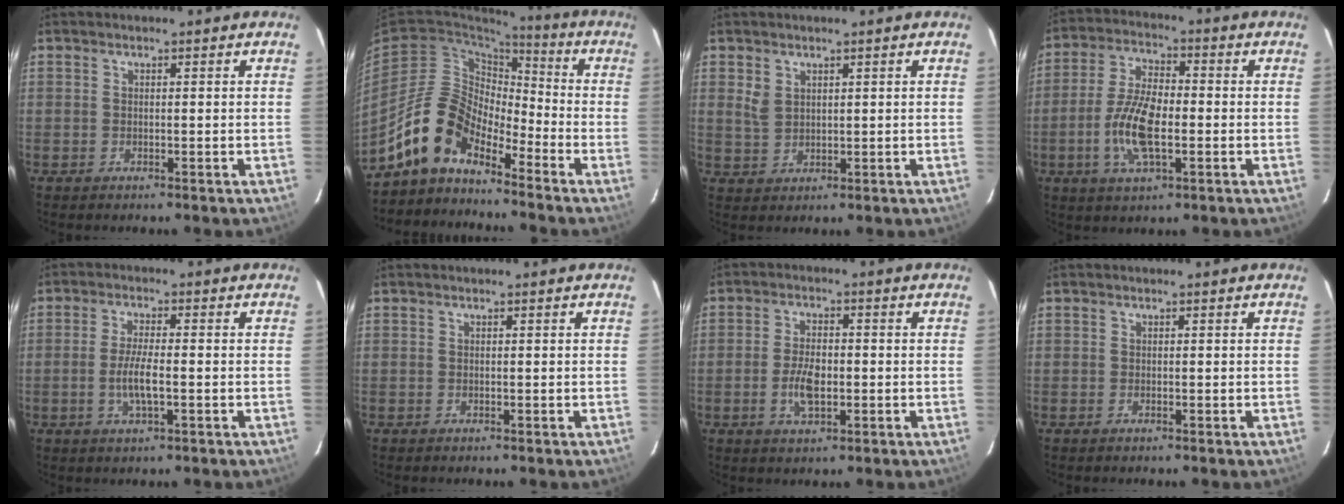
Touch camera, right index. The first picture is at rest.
{"total": 12.0, "force": [-9.1, 5.6, 5.6], "torque": [-0.106, 0.024, -0.182]}
{"total": 3.1, "force": [1.5, 2.2, 1.6], "torque": [-0.026, 0.002, 0.034]}
{"total": 10.9, "force": [-2.5, 4.3, 9.7], "torque": [-0.198, 0.001, -0.049]}
{"total": 5.3, "force": [-1.3, 1.0, 5.0], "torque": [-0.097, -0.005, -0.025]}
{"total": 0.0}
{"total": 6.0, "force": [-1.4, 3.0, 5.0], "torque": [-0.101, 0.000, -0.024]}
{"total": 0.0}